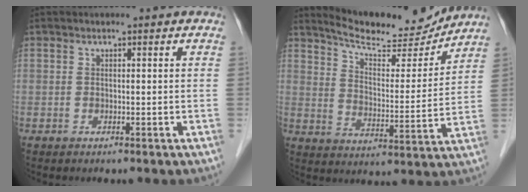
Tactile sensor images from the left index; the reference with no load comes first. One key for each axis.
{"total": 13.4, "fx": 12.7, "fy": 2.0, "fz": 3.9, "tx": -0.067, "ty": -0.010, "tz": 0.196}